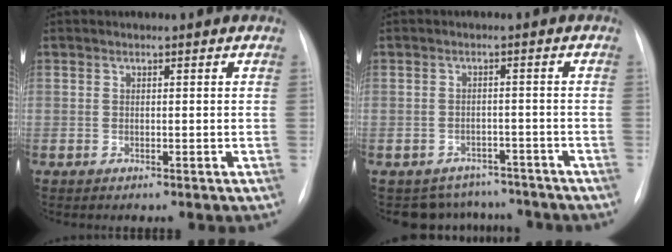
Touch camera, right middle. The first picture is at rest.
{"total": 6.6, "force": [-5.9, 2.9, -0.8], "torque": [0.018, 0.022, -0.073]}